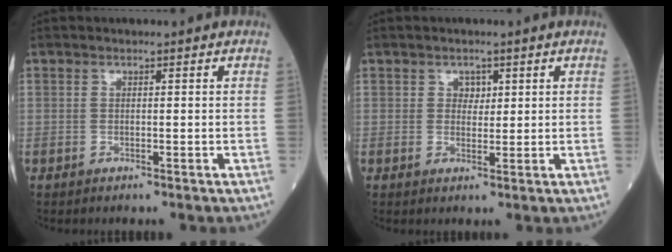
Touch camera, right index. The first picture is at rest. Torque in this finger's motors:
{"motor_torque": [0.00, 0.01, 0.00, 0.00]}